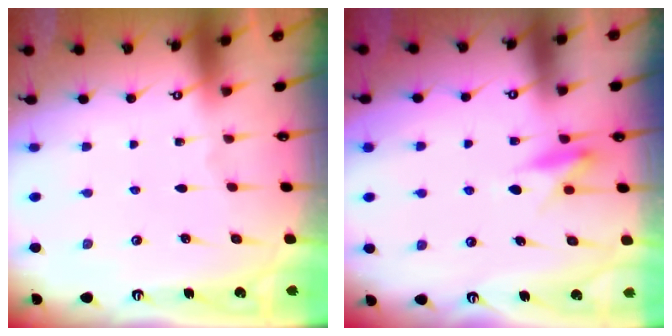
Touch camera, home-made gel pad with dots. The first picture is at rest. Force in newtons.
{"total": 8.0, "press": 7.9, "slide": 0.9}